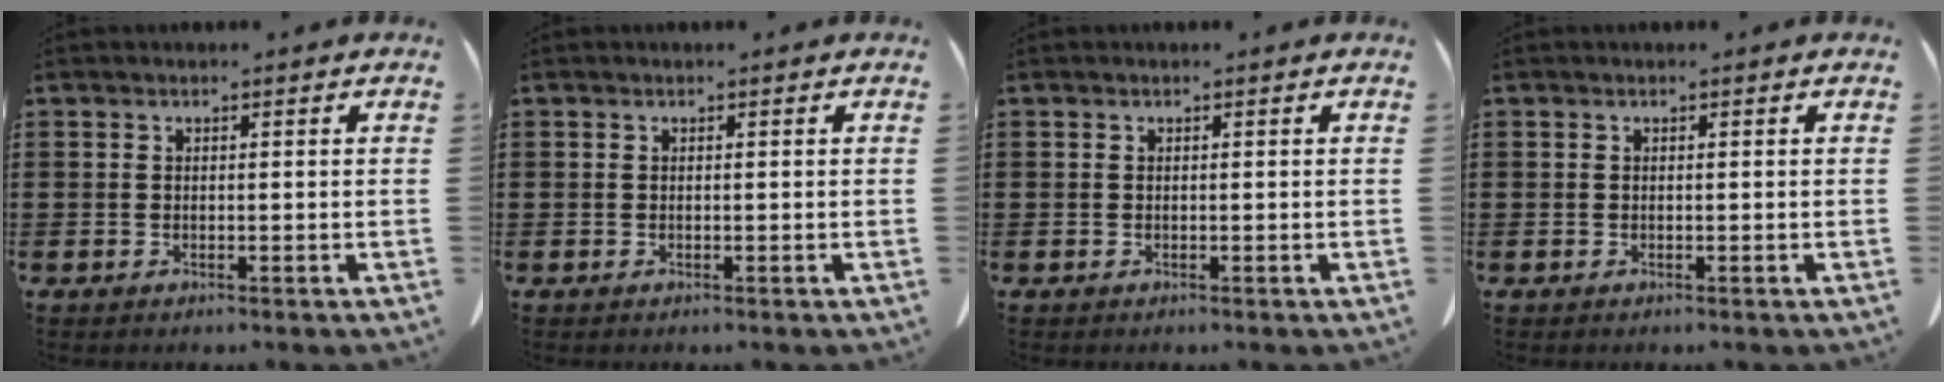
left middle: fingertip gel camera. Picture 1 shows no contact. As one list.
[{"total": 0.0}, {"total": 0.0}, {"total": 0.0}]